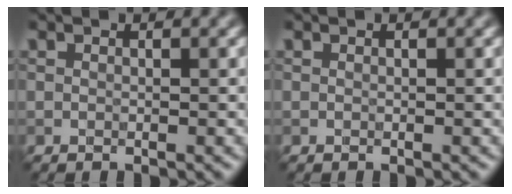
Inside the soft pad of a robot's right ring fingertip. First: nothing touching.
{"total": 0.0}